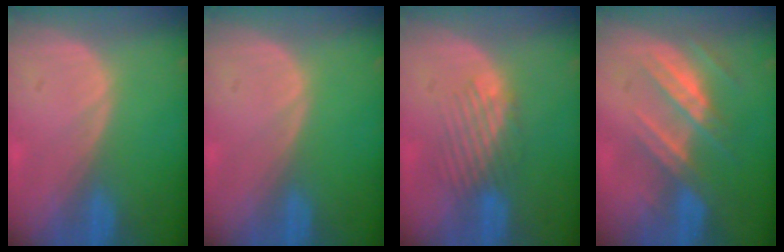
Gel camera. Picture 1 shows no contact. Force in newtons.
{"total": 0.0}
{"total": 4.5, "press": 4.1, "slide": 1.9}
{"total": 7.3, "press": 6.8, "slide": 2.7}